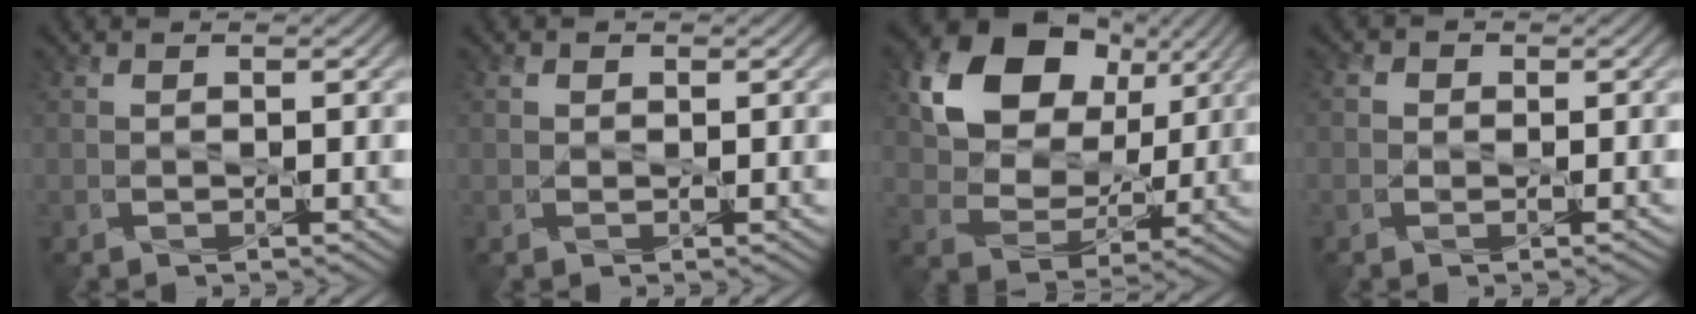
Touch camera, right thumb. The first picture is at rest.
{"total": 0.5, "force": [0.2, 0.4, -0.2], "torque": [0.007, -0.001, 0.004]}
{"total": 14.2, "force": [6.7, 10.2, 7.3], "torque": [-0.153, 0.022, 0.132]}
{"total": 1.0, "force": [-0.3, 1.0, 0.2], "torque": [0.001, 0.000, -0.006]}